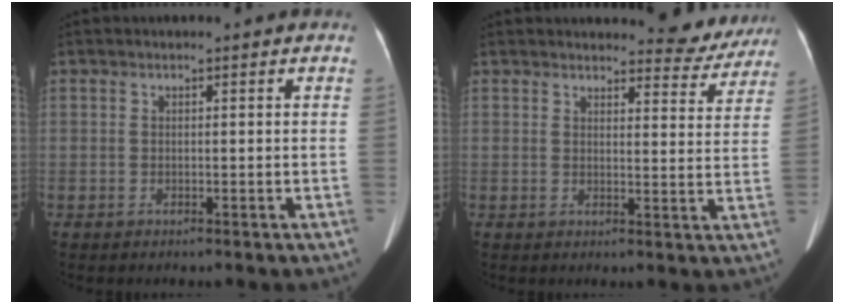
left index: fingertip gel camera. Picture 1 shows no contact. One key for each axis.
{"total": 7.3, "fx": 7.1, "fy": 1.6, "fz": 0.5, "tx": 0.011, "ty": -0.022, "tz": 0.070}